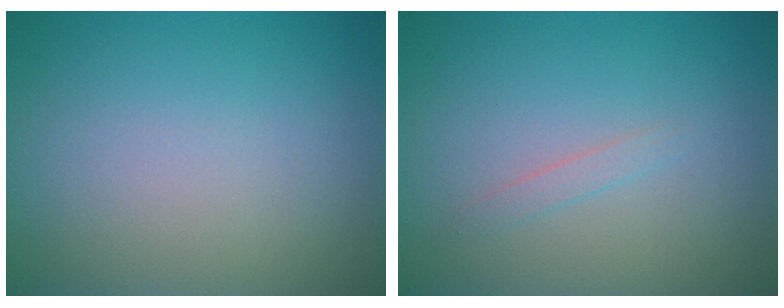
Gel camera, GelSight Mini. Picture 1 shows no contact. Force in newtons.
{"total": 0.8, "press": 0.8, "slide": 0.1}